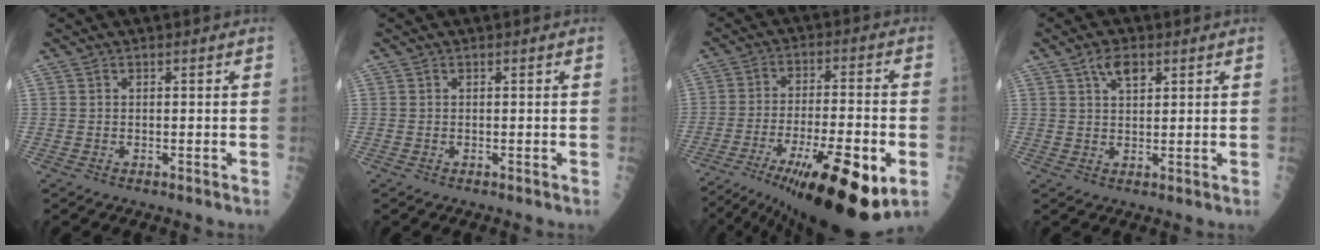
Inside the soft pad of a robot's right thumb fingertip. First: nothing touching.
{"total": 0.0}
{"total": 24.8, "force": [-11.1, 6.5, 21.2], "torque": [-0.324, -0.007, -0.172]}
{"total": 4.2, "force": [2.3, 2.0, 2.9], "torque": [-0.039, -0.004, 0.042]}